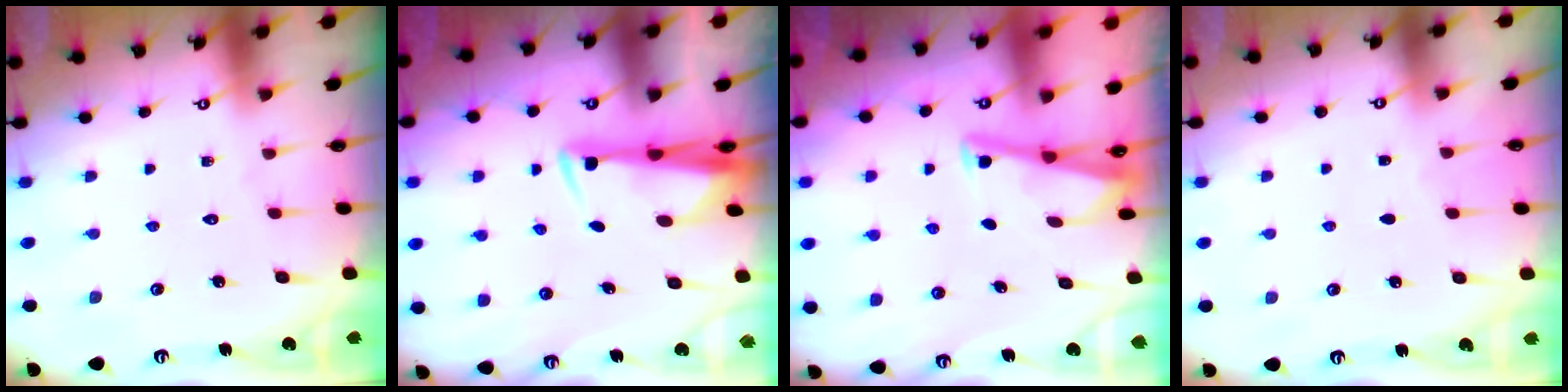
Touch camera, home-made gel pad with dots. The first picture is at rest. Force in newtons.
{"total": 3.4, "press": 3.3, "slide": 0.8}
{"total": 2.9, "press": 2.9, "slide": 0.2}
{"total": 2.4, "press": 2.4, "slide": 0.4}